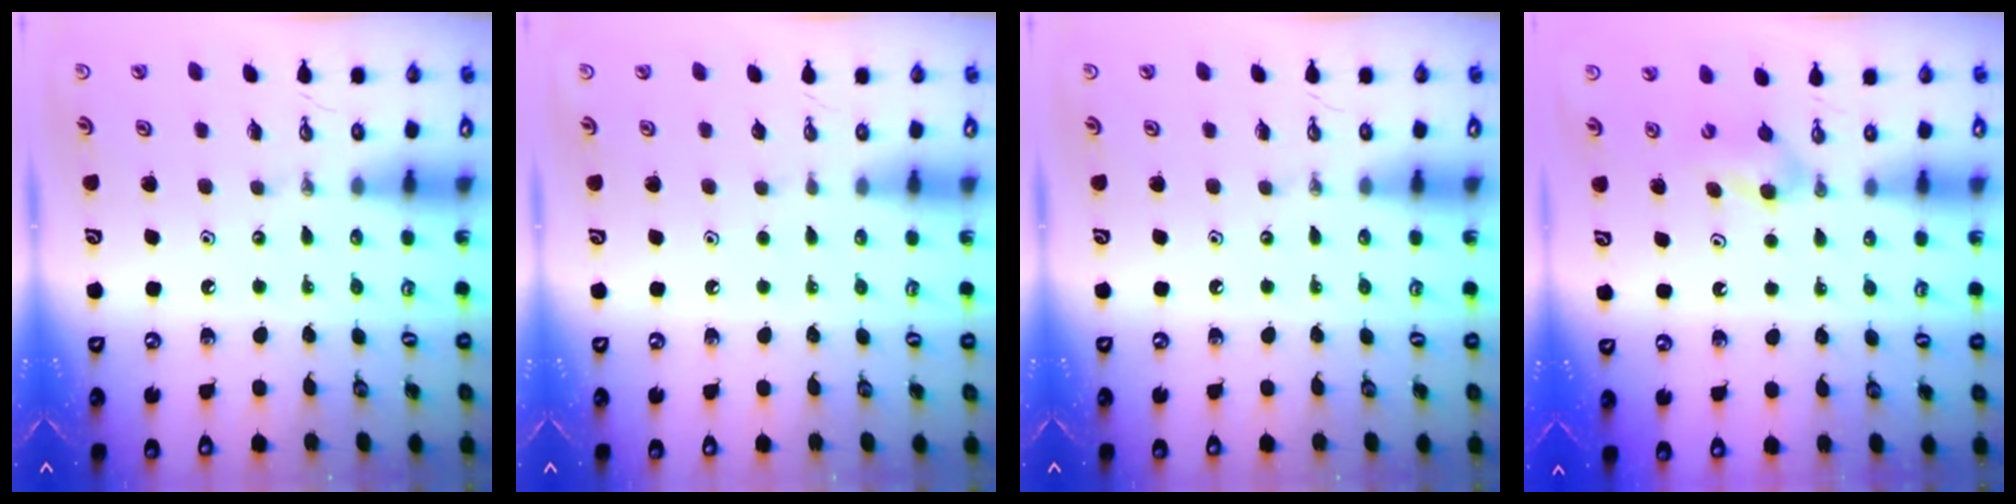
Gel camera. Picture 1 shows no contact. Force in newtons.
{"total": 0.0}
{"total": 0.0}
{"total": 4.1, "press": 3.9, "slide": 1.2}